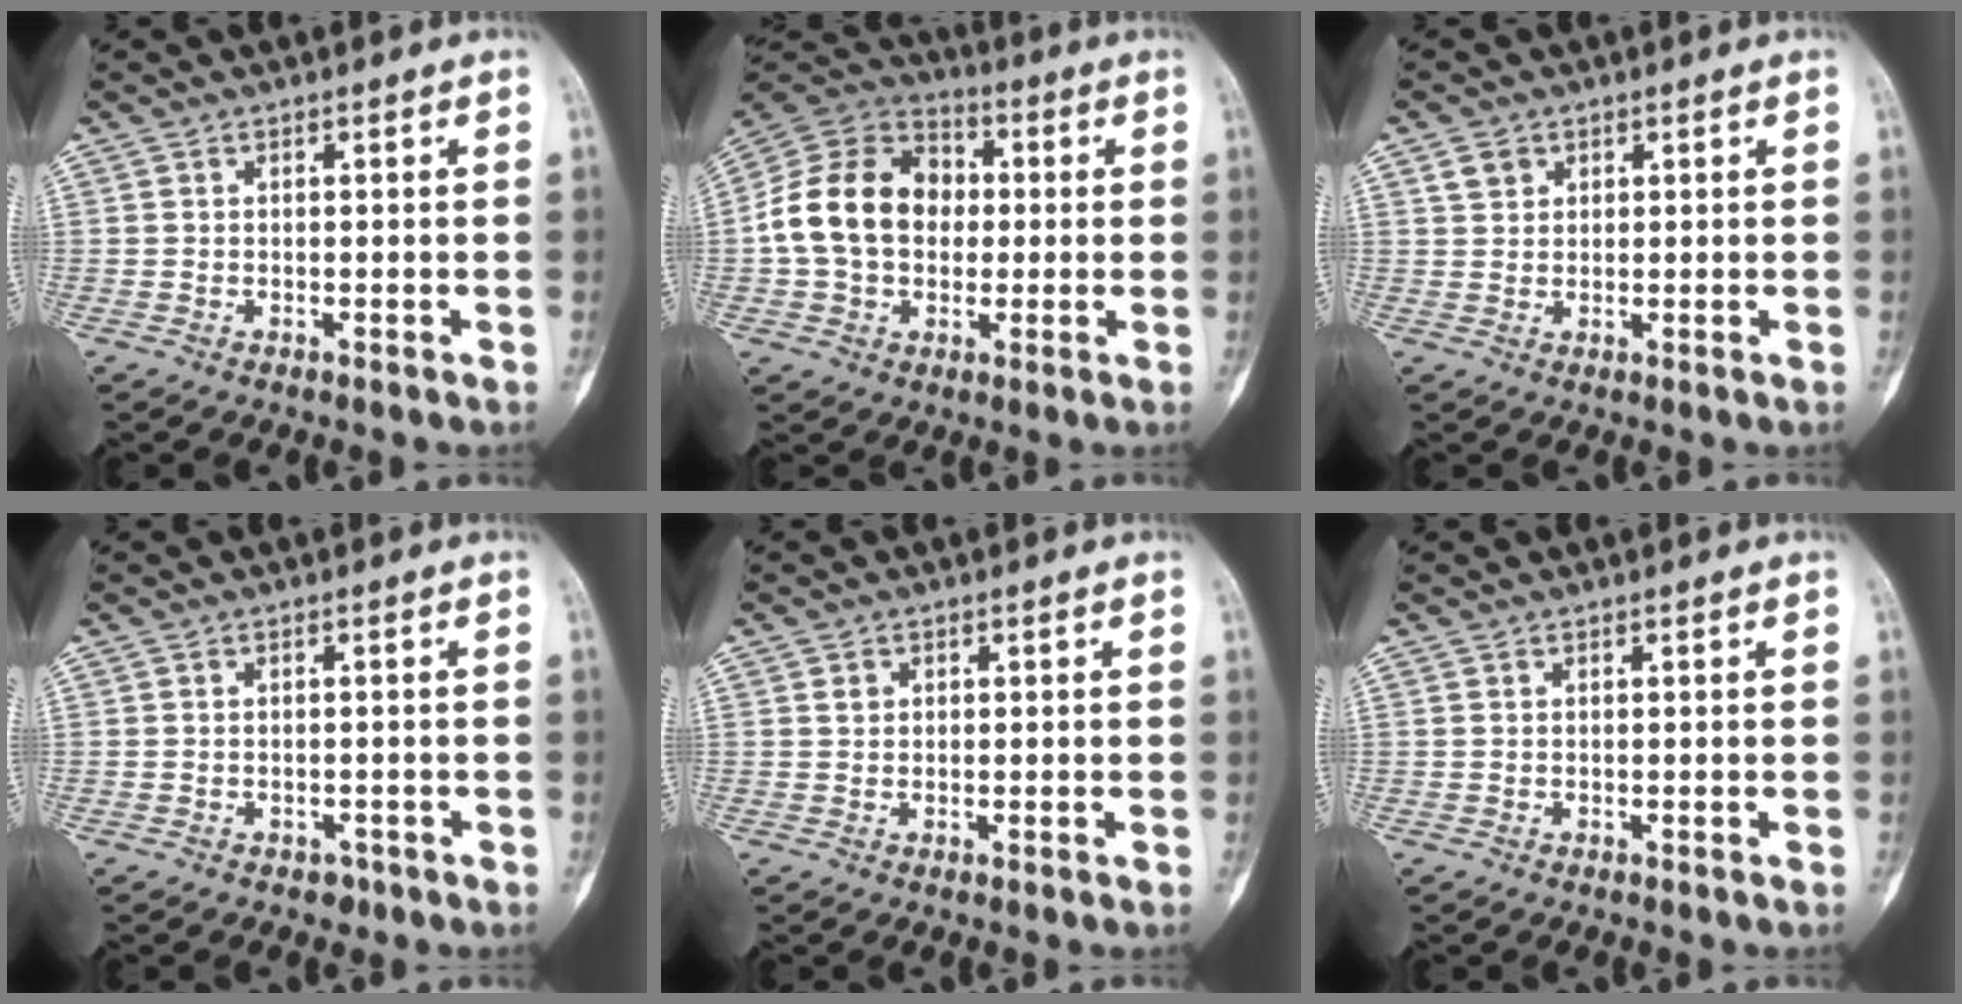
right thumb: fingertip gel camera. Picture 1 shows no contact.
{"total": 17.0, "force": [0.1, 13.1, 10.9], "torque": [-0.173, 0.031, -0.006]}
{"total": 2.7, "force": [1.5, 2.0, 0.9], "torque": [-0.007, -0.005, 0.030]}
{"total": 1.3, "force": [-0.8, 1.0, 0.4], "torque": [-0.002, 0.003, -0.009]}
{"total": 1.2, "force": [0.6, 1.0, 0.4], "torque": [0.000, -0.001, 0.010]}
{"total": 0.0}